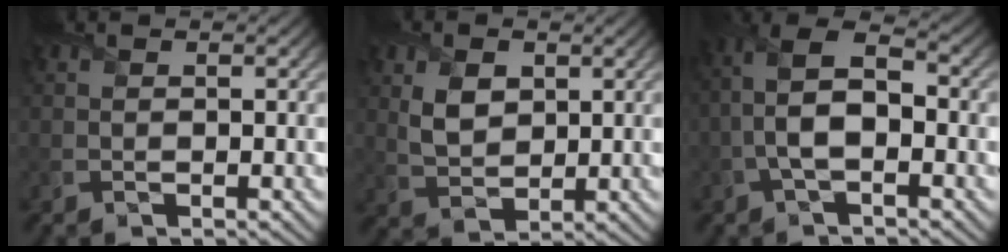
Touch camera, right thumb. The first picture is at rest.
{"total": 4.6, "force": [1.5, 3.2, 2.9], "torque": [-0.068, -0.002, 0.032]}
{"total": 7.5, "force": [-1.4, 3.7, 6.3], "torque": [-0.154, 0.011, -0.030]}